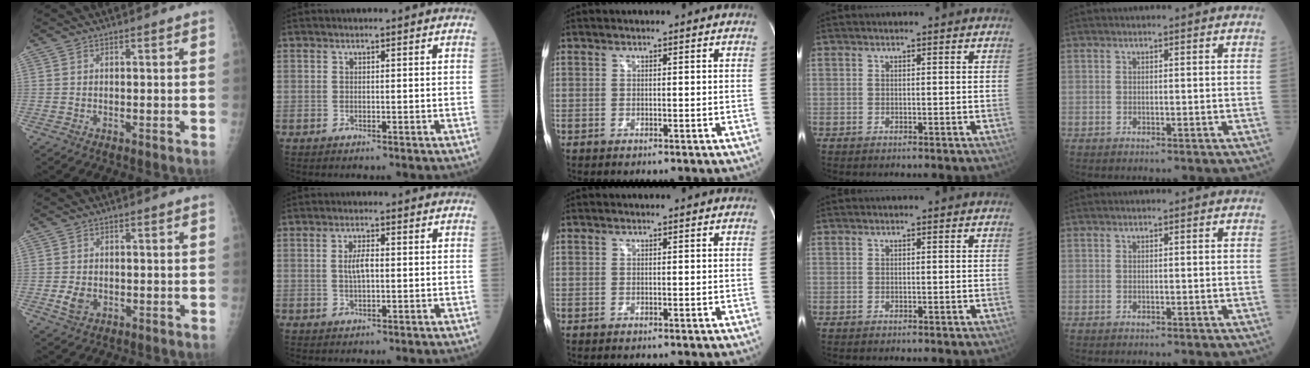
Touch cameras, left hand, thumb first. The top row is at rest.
{"thumb": {"total": 3.1, "force": [-0.6, 2.3, 1.9], "torque": [-0.034, -0.001, -0.006]}, "index": {"total": 3.0, "force": [0.2, 0.9, 2.8], "torque": [-0.059, 0.002, 0.004]}}